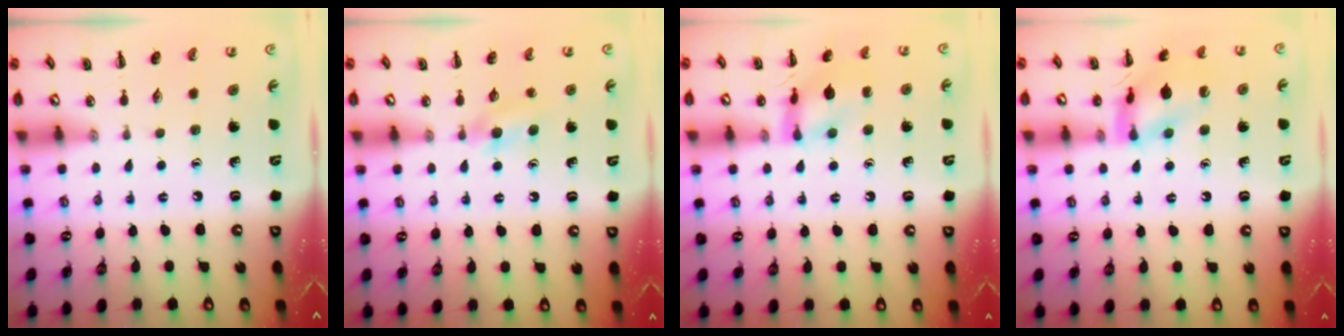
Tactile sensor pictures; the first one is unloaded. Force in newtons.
{"total": 5.9, "press": 5.6, "slide": 1.9}
{"total": 11.7, "press": 11.7, "slide": 0.9}
{"total": 14.9, "press": 14.8, "slide": 1.4}